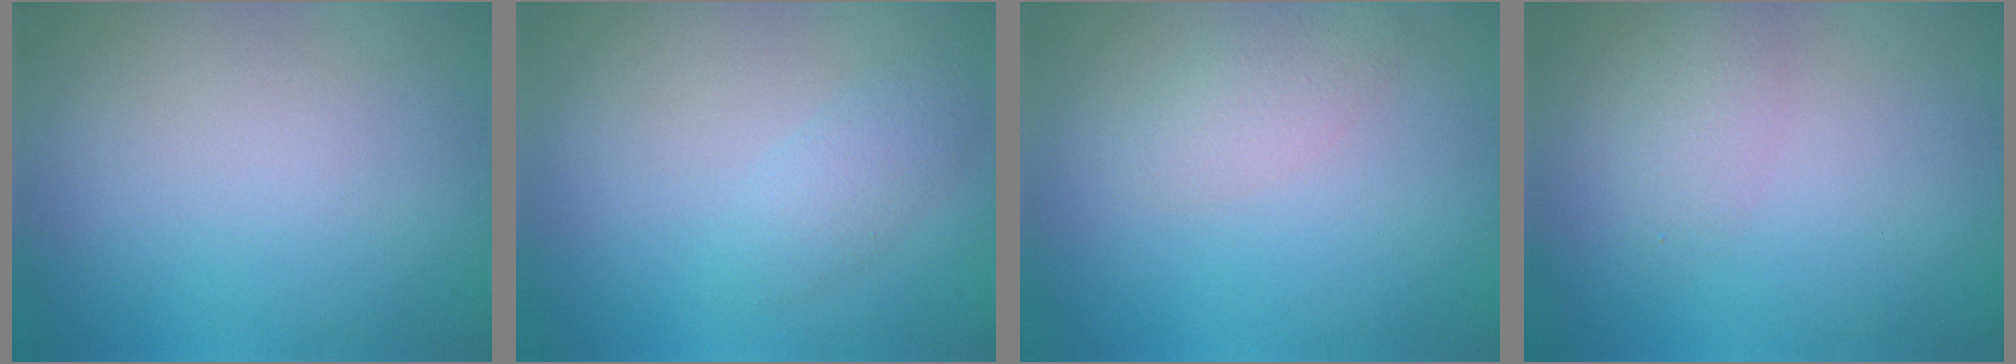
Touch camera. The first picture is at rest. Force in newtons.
{"total": 1.6, "press": 1.6, "slide": 0.0}
{"total": 1.8, "press": 1.8, "slide": 0.2}
{"total": 1.6, "press": 1.6, "slide": 0.1}